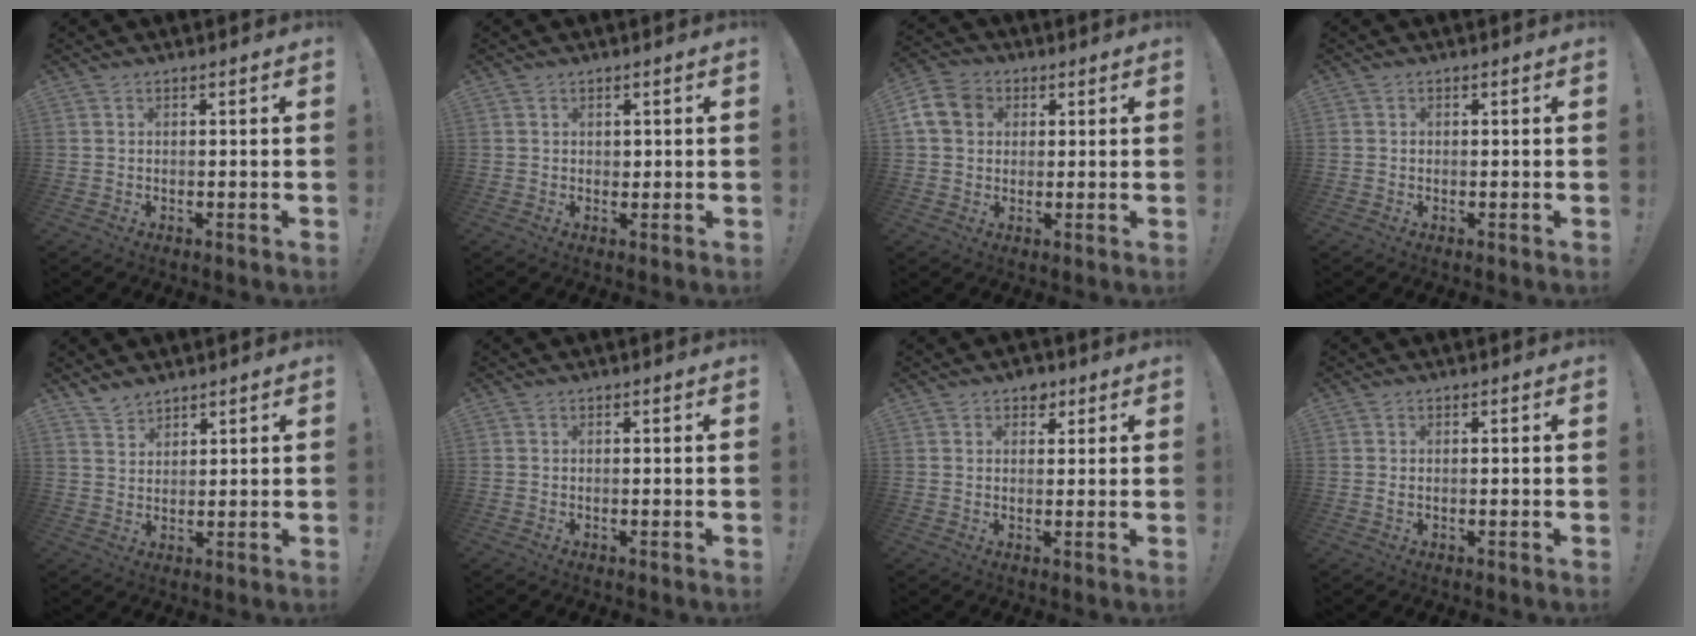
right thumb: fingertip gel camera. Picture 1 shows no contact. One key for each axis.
{"total": 0.9, "fx": 0.4, "fy": 0.8, "fz": 0.1, "tx": 0.001, "ty": 0.000, "tz": 0.007}
{"total": 10.1, "fx": 2.8, "fy": 8.2, "fz": 5.1, "tx": -0.104, "ty": 0.004, "tz": 0.060}
{"total": 0.6, "fx": -0.2, "fy": 0.6, "fz": -0.1, "tx": -0.007, "ty": 0.005, "tz": -0.003}
{"total": 4.1, "fx": 3.7, "fy": 1.7, "fz": 0.6, "tx": -0.013, "ty": -0.025, "tz": 0.070}
{"total": 0.0}
{"total": 4.0, "fx": 2.3, "fy": 3.0, "fz": 1.3, "tx": -0.004, "ty": -0.009, "tz": 0.037}
{"total": 0.6, "fx": 0.0, "fy": 0.4, "fz": 0.5, "tx": -0.011, "ty": 0.002, "tz": -0.001}